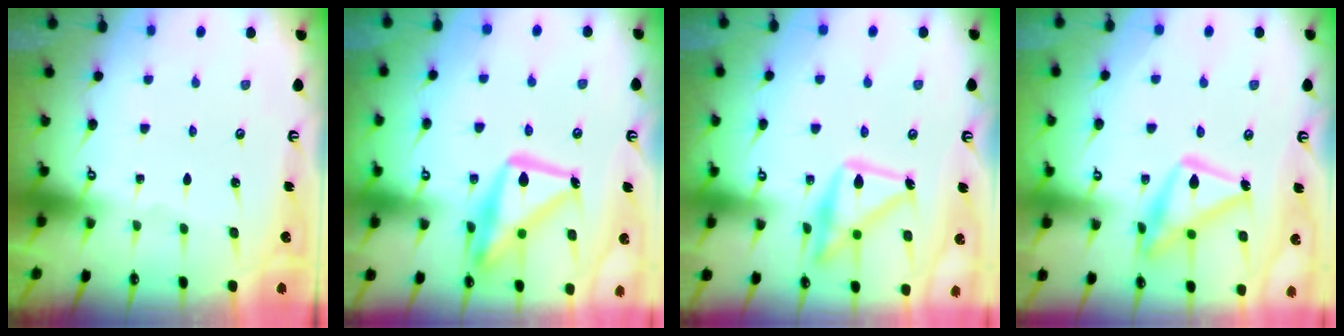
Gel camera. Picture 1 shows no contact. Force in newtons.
{"total": 18.0, "press": 17.9, "slide": 1.6}
{"total": 17.3, "press": 17.2, "slide": 1.2}
{"total": 16.8, "press": 16.8, "slide": 1.0}